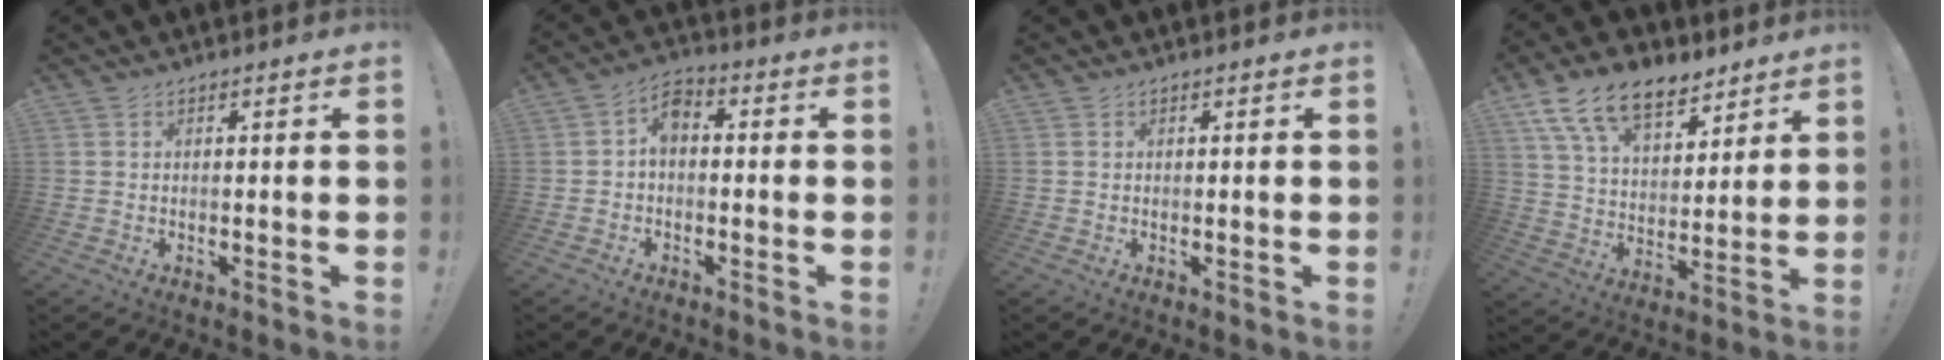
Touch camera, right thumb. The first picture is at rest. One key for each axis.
{"total": 4.8, "fx": -0.5, "fy": 3.3, "fz": 3.4, "tx": -0.066, "ty": 0.009, "tz": -0.009}
{"total": 0.0}
{"total": 16.1, "fx": 10.3, "fy": 8.8, "fz": 8.7, "tx": -0.151, "ty": -0.059, "tz": 0.191}